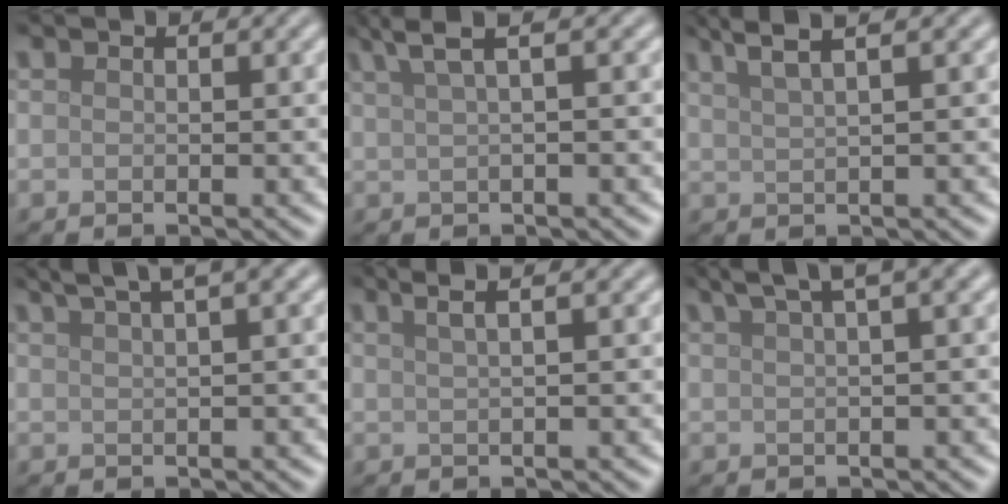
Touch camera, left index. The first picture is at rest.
{"total": 3.6, "force": [2.1, 0.8, 2.8], "torque": [-0.039, 0.014, 0.035]}
{"total": 4.1, "force": [2.8, 0.8, 2.8], "torque": [-0.037, 0.014, 0.038]}
{"total": 6.5, "force": [4.6, 1.8, 4.3], "torque": [-0.040, 0.035, 0.037]}
{"total": 4.4, "force": [2.7, 1.7, 3.1], "torque": [-0.022, 0.031, 0.006]}
{"total": 5.9, "force": [4.0, 1.5, 4.1], "torque": [-0.047, 0.027, 0.047]}